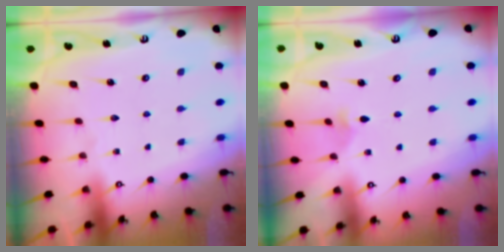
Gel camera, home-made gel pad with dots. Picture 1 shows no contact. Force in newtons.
{"total": 2.3, "press": 2.3, "slide": 0.6}